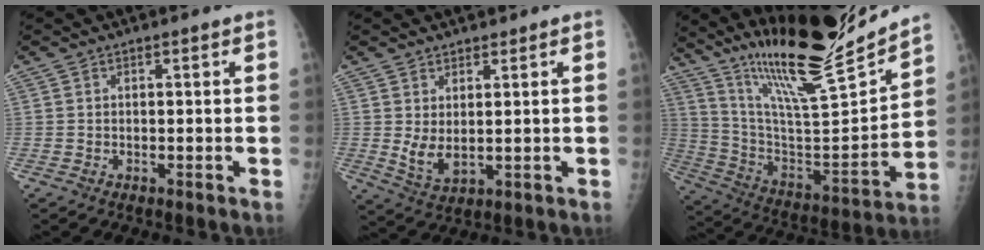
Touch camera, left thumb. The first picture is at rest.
{"total": 5.1, "force": [1.4, 3.2, 3.6], "torque": [-0.059, -0.020, 0.035]}
{"total": 23.9, "force": [20.2, 2.1, 12.6], "torque": [-0.188, -0.115, 0.348]}